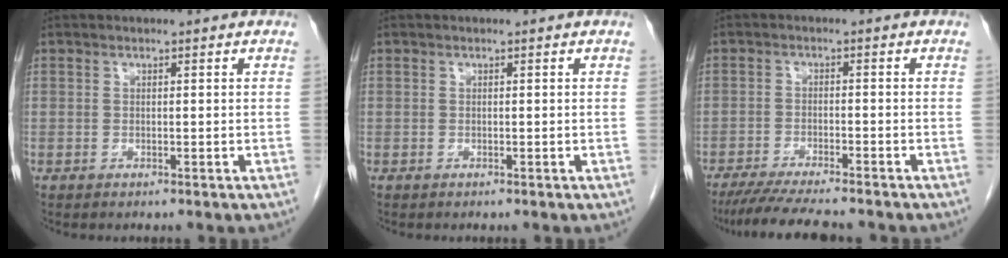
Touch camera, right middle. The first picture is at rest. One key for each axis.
{"total": 0.0}
{"total": 9.4, "fx": -8.2, "fy": 0.5, "fz": 4.6, "tx": -0.071, "ty": -0.025, "tz": -0.131}